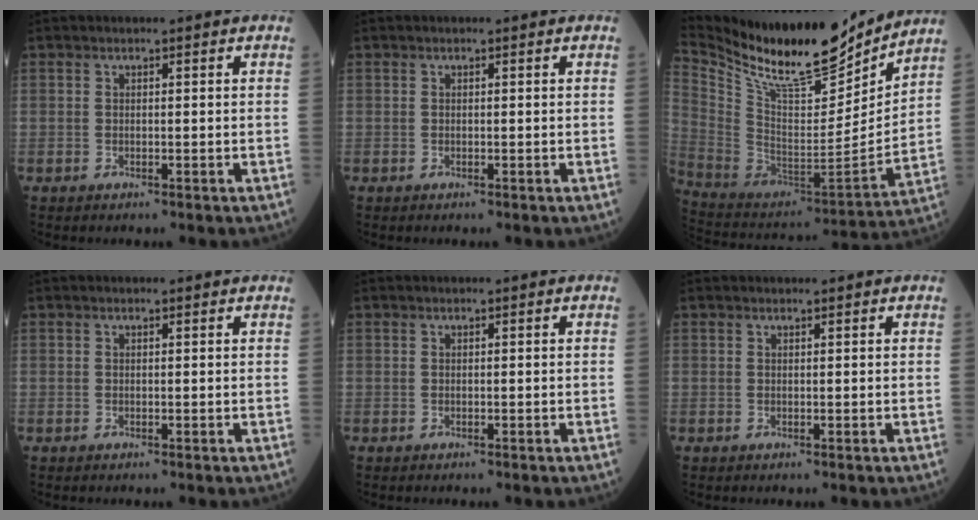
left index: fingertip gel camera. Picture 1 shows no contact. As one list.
[{"total": 0.0}, {"total": 21.6, "force": [18.8, 4.3, 9.7], "torque": [-0.190, -0.041, 0.323]}, {"total": 0.0}, {"total": 0.0}, {"total": 0.0}]